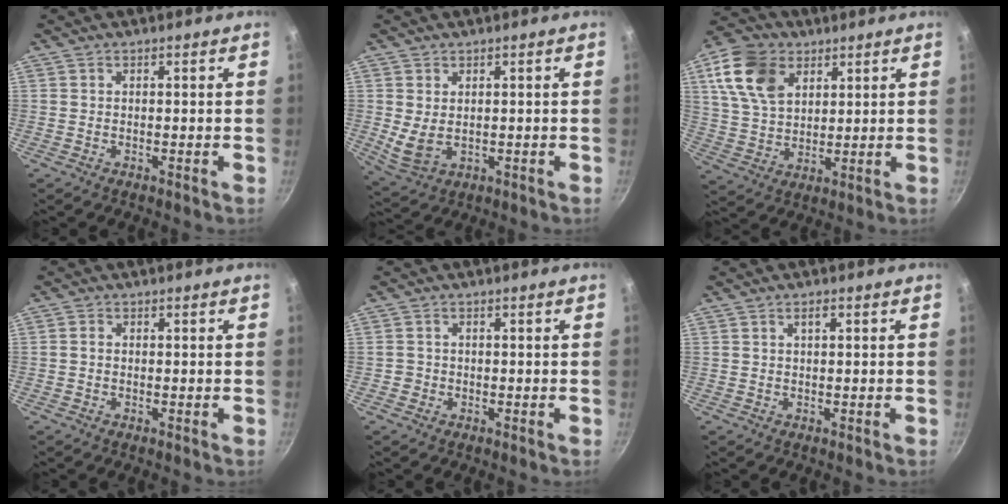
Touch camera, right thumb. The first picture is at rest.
{"total": 5.3, "force": [0.5, 3.6, 3.8], "torque": [-0.071, -0.016, 0.024]}
{"total": 13.6, "force": [5.7, 9.3, 8.1], "torque": [-0.135, -0.009, 0.107]}
{"total": 1.0, "force": [-0.1, 0.9, 0.6], "torque": [-0.010, 0.006, -0.003]}
{"total": 1.3, "force": [-0.3, 1.2, 0.2], "torque": [0.002, 0.004, -0.004]}
{"total": 1.4, "force": [0.6, 0.5, 1.2], "torque": [-0.021, 0.006, 0.010]}